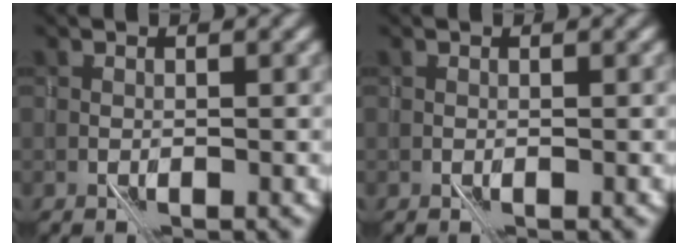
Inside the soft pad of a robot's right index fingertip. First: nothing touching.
{"total": 0.0}